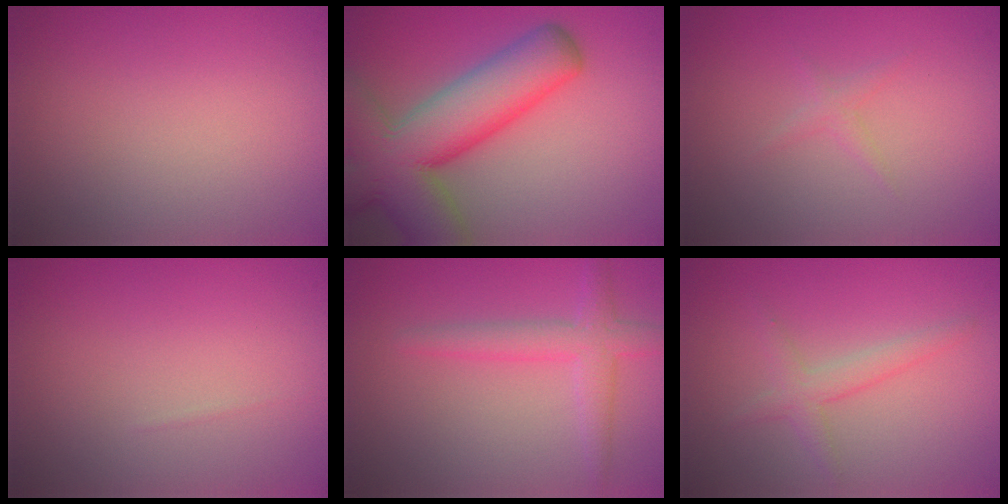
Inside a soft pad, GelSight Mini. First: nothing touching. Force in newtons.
{"total": 11.7, "press": 11.7, "slide": 0.6}
{"total": 0.9, "press": 0.9, "slide": 0.0}
{"total": 0.0}
{"total": 2.8, "press": 2.8, "slide": 0.1}
{"total": 2.0, "press": 2.0, "slide": 0.1}